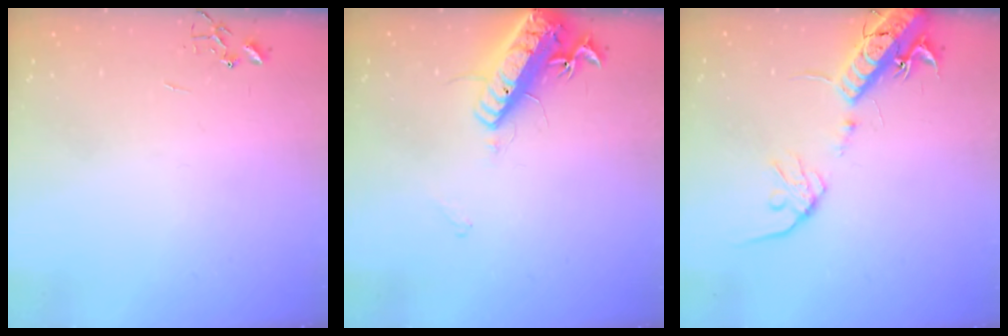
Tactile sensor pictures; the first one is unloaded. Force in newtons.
{"total": 16.3, "press": 15.9, "slide": 3.8}
{"total": 16.5, "press": 16.2, "slide": 3.6}